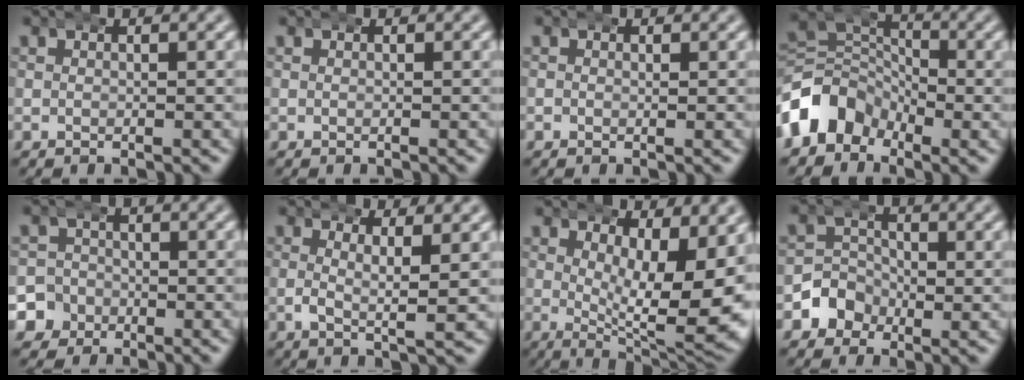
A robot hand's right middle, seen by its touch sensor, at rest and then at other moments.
{"total": 0.0}
{"total": 0.6, "force": [0.1, 0.6, 0.1], "torque": [0.000, -0.004, -0.001]}
{"total": 8.7, "force": [-1.3, 7.6, 3.9], "torque": [-0.101, -0.016, -0.034]}
{"total": 6.8, "force": [-2.2, 6.2, 1.4], "torque": [-0.051, -0.019, -0.049]}
{"total": 3.1, "force": [0.8, 0.5, 3.0], "torque": [-0.056, -0.015, 0.014]}
{"total": 9.7, "force": [-0.4, 3.9, 8.9], "torque": [-0.121, -0.043, 0.014]}
{"total": 4.5, "force": [-1.3, 3.9, 1.7], "torque": [-0.051, -0.005, -0.028]}